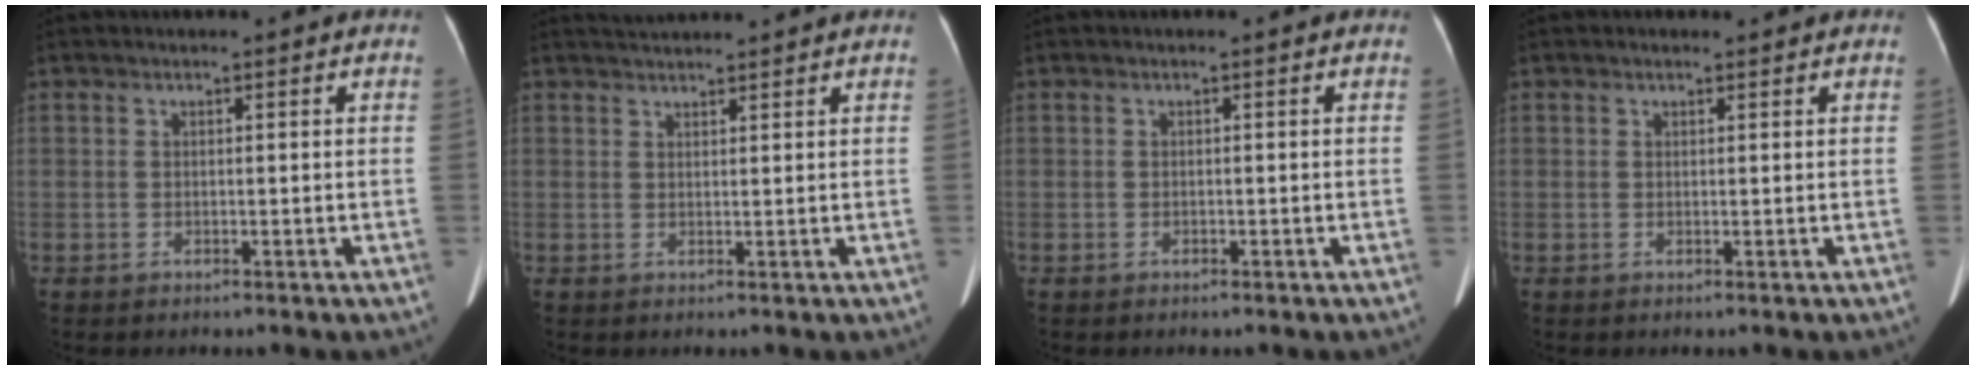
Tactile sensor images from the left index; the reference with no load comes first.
{"total": 4.0, "force": [3.9, -0.3, 1.0], "torque": [-0.014, 0.031, 0.062]}
{"total": 0.0}
{"total": 0.6, "force": [0.6, 0.2, 0.2], "torque": [-0.014, 0.003, 0.009]}